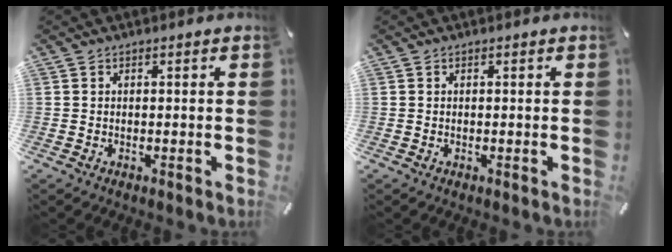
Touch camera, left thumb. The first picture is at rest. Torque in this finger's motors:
{"motor_torque": [-0.08, -0.25, 0.07, 0.00, -0.02]}